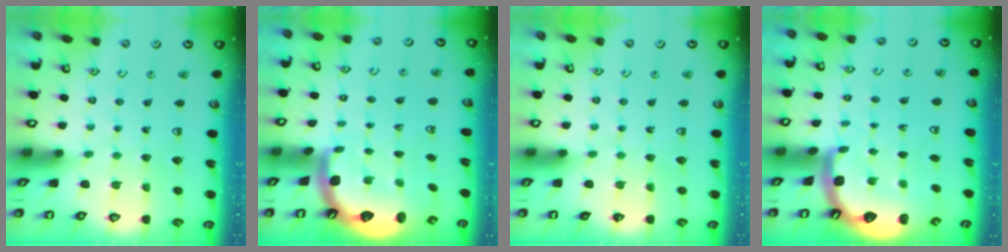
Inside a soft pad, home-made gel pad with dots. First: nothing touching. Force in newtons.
{"total": 1.6, "press": 1.5, "slide": 0.6}
{"total": 0.0}
{"total": 3.0, "press": 3.0, "slide": 0.4}